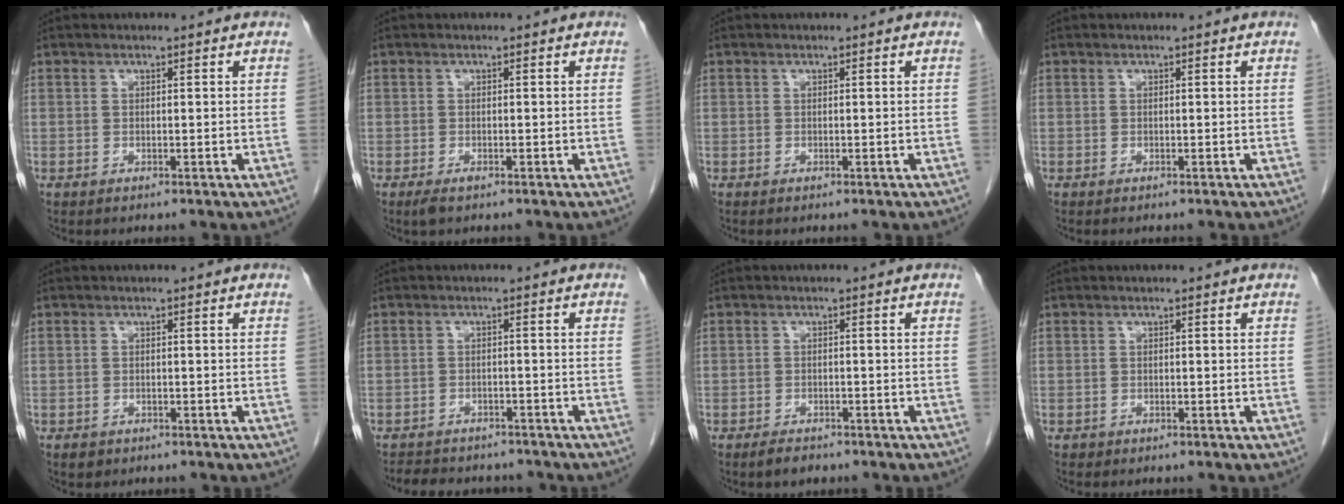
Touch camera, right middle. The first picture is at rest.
{"total": 1.5, "force": [-0.9, 0.5, 1.0], "torque": [-0.022, -0.003, -0.014]}
{"total": 0.5, "force": [-0.5, 0.1, 0.3], "torque": [-0.006, -0.001, -0.006]}
{"total": 0.8, "force": [-0.7, 0.1, 0.4], "torque": [-0.002, 0.000, -0.008]}
{"total": 1.2, "force": [-0.8, 0.9, 0.3], "torque": [-0.009, 0.002, -0.007]}
{"total": 9.0, "force": [-8.0, 3.3, 2.4], "torque": [-0.044, 0.005, -0.101]}
{"total": 2.4, "force": [-1.9, 1.1, 1.0], "torque": [-0.023, -0.001, -0.025]}
{"total": 0.0}